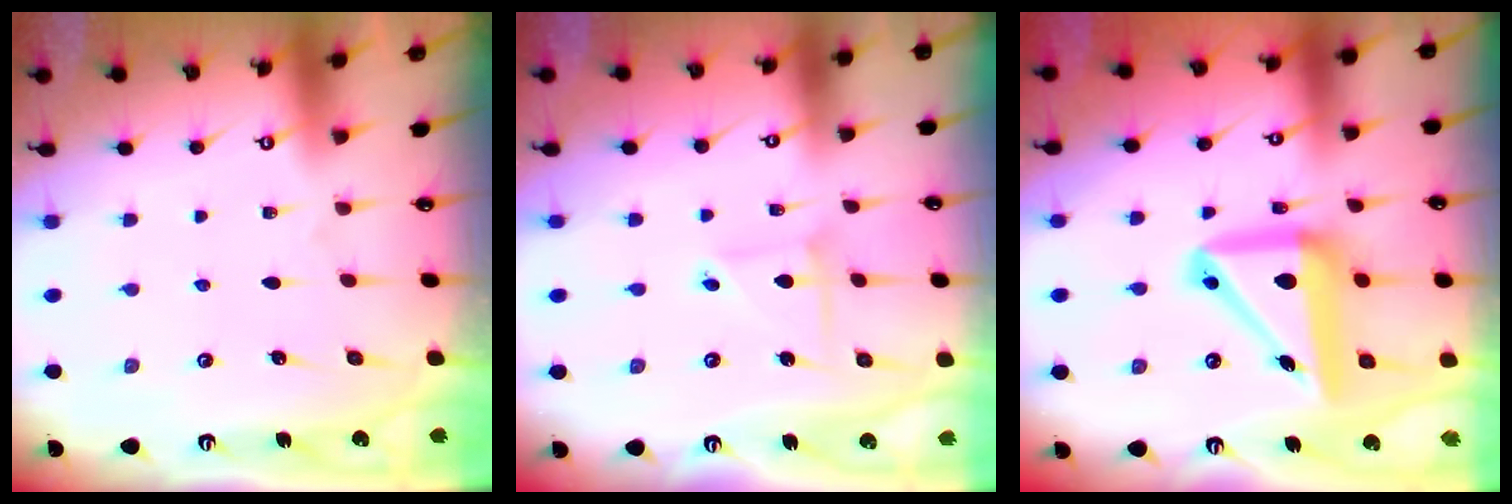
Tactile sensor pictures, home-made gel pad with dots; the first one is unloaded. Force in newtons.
{"total": 2.8, "press": 2.8, "slide": 0.3}
{"total": 15.6, "press": 15.4, "slide": 2.3}